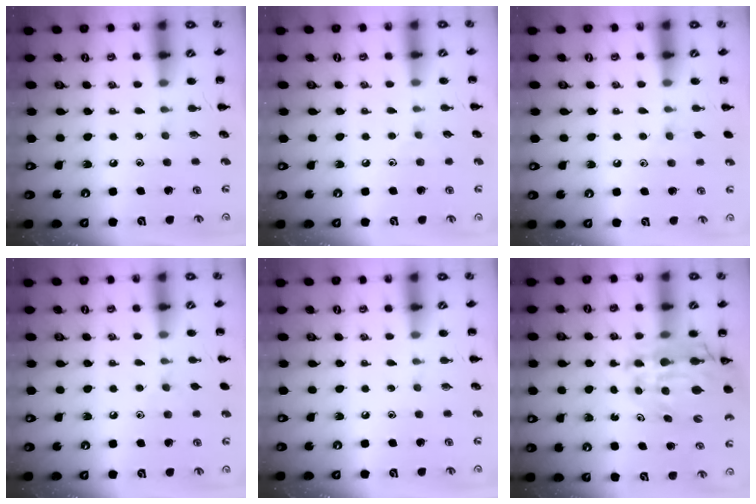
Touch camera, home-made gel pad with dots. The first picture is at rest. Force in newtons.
{"total": 3.5, "press": 3.3, "slide": 1.2}
{"total": 3.3, "press": 3.0, "slide": 1.3}
{"total": 3.8, "press": 3.6, "slide": 1.4}
{"total": 0.0}
{"total": 14.7, "press": 14.2, "slide": 3.8}